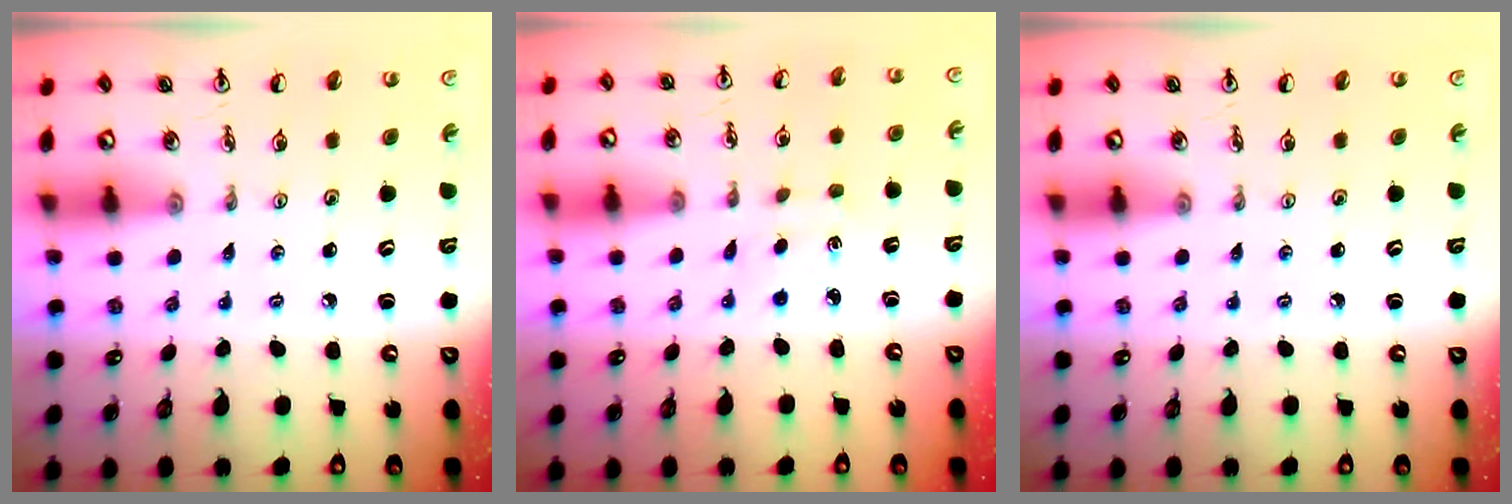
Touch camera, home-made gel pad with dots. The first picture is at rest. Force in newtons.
{"total": 2.3, "press": 2.3, "slide": 0.3}
{"total": 0.0}